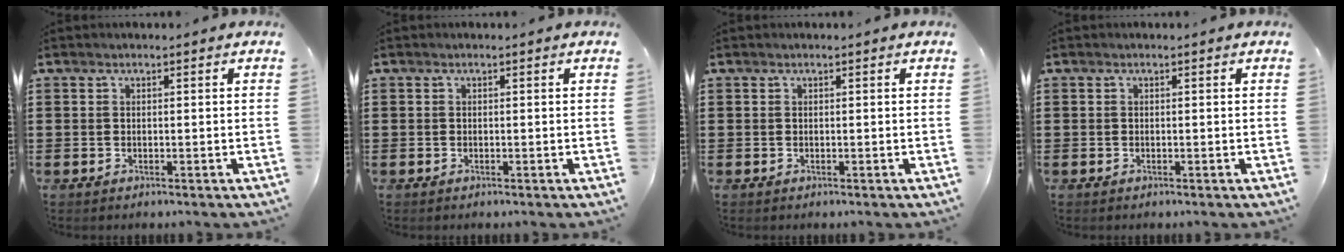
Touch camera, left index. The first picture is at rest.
{"total": 0.0}
{"total": 0.0}
{"total": 0.0}